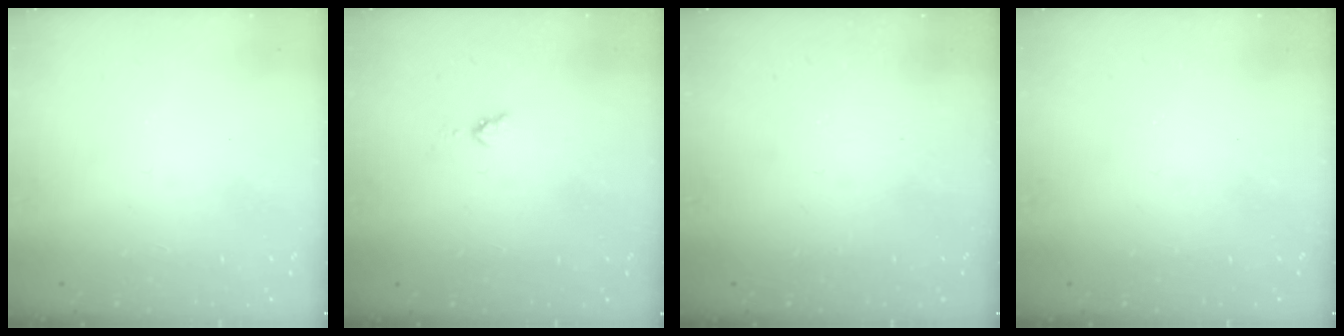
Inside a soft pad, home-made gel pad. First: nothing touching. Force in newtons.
{"total": 2.8, "press": 2.8, "slide": 0.4}
{"total": 0.0}
{"total": 0.0}